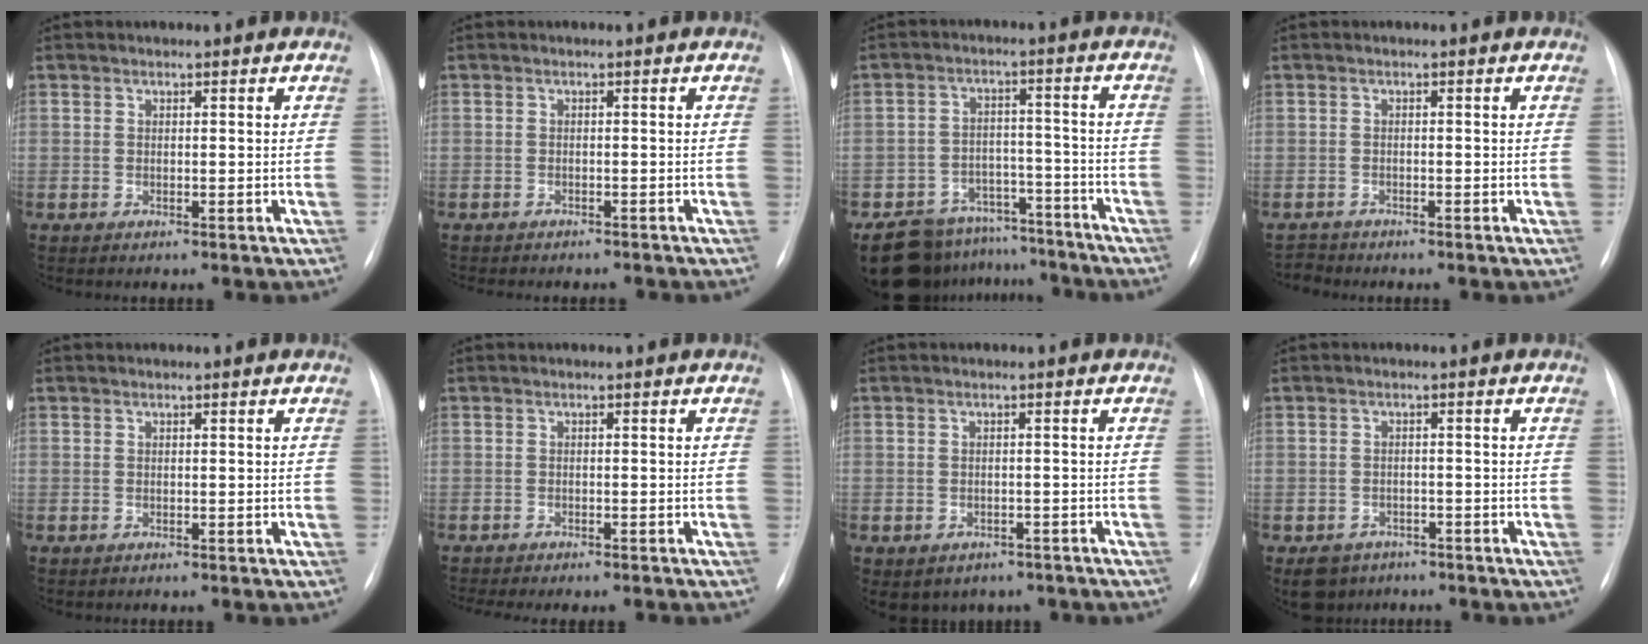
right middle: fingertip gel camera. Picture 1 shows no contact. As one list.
[{"total": 6.3, "force": [-5.6, 1.9, 2.3], "torque": [-0.028, -0.001, -0.064]}, {"total": 13.6, "force": [-11.8, 6.3, 2.2], "torque": [-0.033, 0.033, -0.171]}, {"total": 1.4, "force": [-1.2, -0.3, -0.7], "torque": [0.018, -0.011, -0.024]}, {"total": 0.0}, {"total": 7.7, "force": [-6.8, 1.5, 3.3], "torque": [-0.039, 0.000, -0.084]}, {"total": 8.4, "force": [-5.7, 5.6, 2.4], "torque": [-0.045, 0.011, -0.060]}, {"total": 4.3, "force": [-2.9, 3.2, 0.6], "torque": [-0.011, 0.004, -0.042]}]